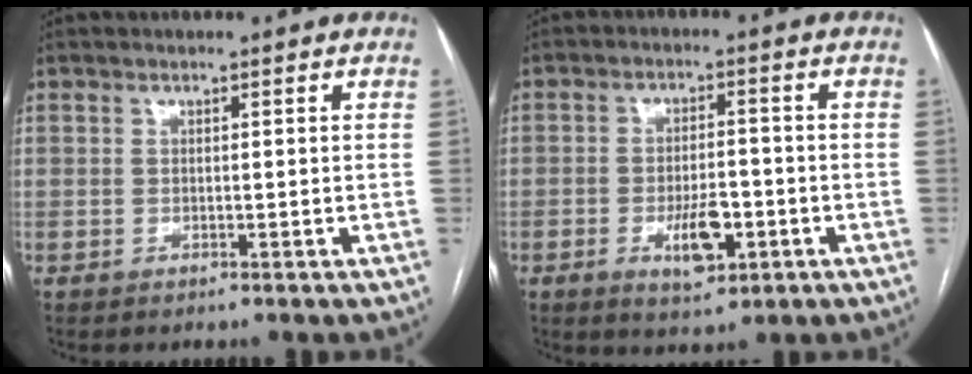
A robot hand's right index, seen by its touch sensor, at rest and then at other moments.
{"total": 6.6, "force": [-2.4, 2.7, 5.5], "torque": [-0.091, -0.002, -0.032]}